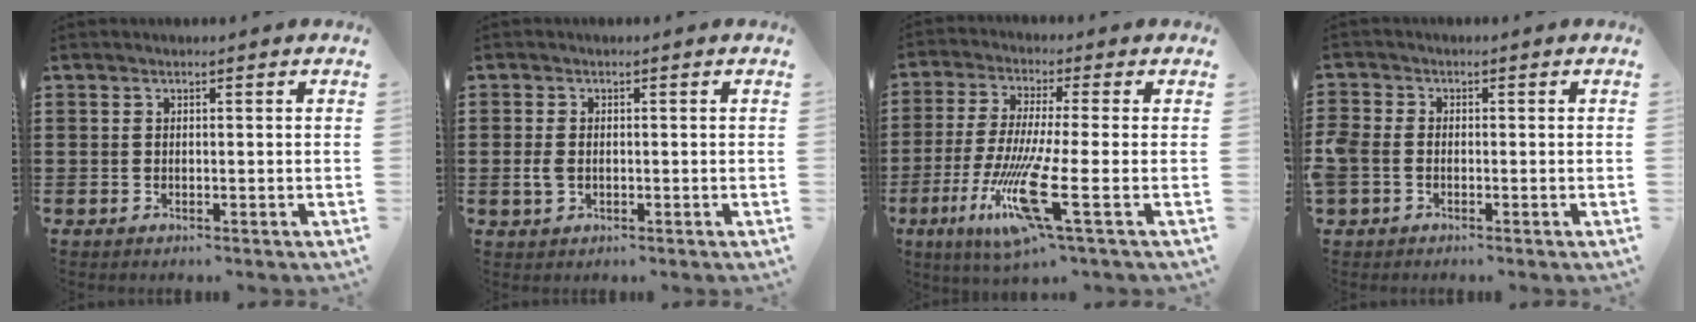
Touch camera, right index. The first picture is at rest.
{"total": 2.1, "force": [-0.3, 1.5, 1.5], "torque": [-0.045, -0.002, -0.010]}
{"total": 12.6, "force": [-4.5, 1.3, 11.7], "torque": [-0.244, -0.022, -0.083]}
{"total": 2.4, "force": [-1.0, 1.7, 1.3], "torque": [-0.042, -0.001, -0.023]}